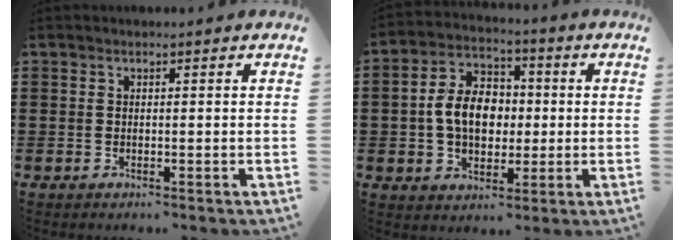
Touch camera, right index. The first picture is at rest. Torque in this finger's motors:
{"motor_torque": [1.55, -0.59, 0.52, 0.21]}